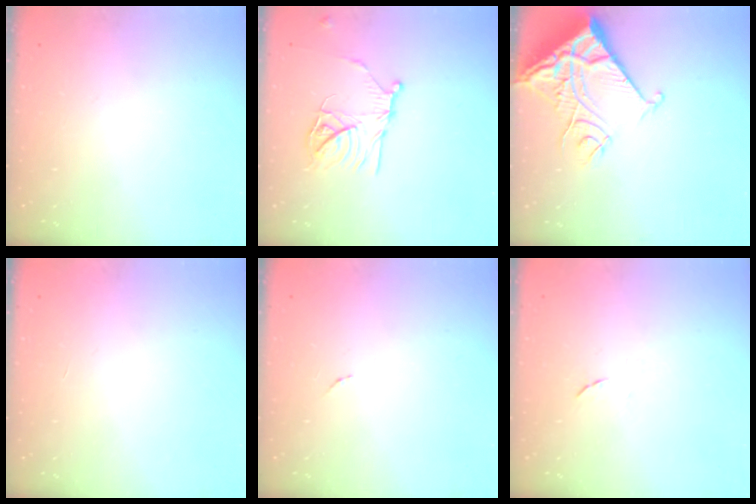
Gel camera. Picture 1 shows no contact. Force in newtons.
{"total": 13.2, "press": 13.2, "slide": 0.8}
{"total": 12.8, "press": 12.7, "slide": 1.7}
{"total": 1.7, "press": 1.7, "slide": 0.1}
{"total": 3.3, "press": 3.3, "slide": 0.1}
{"total": 4.3, "press": 4.2, "slide": 0.6}